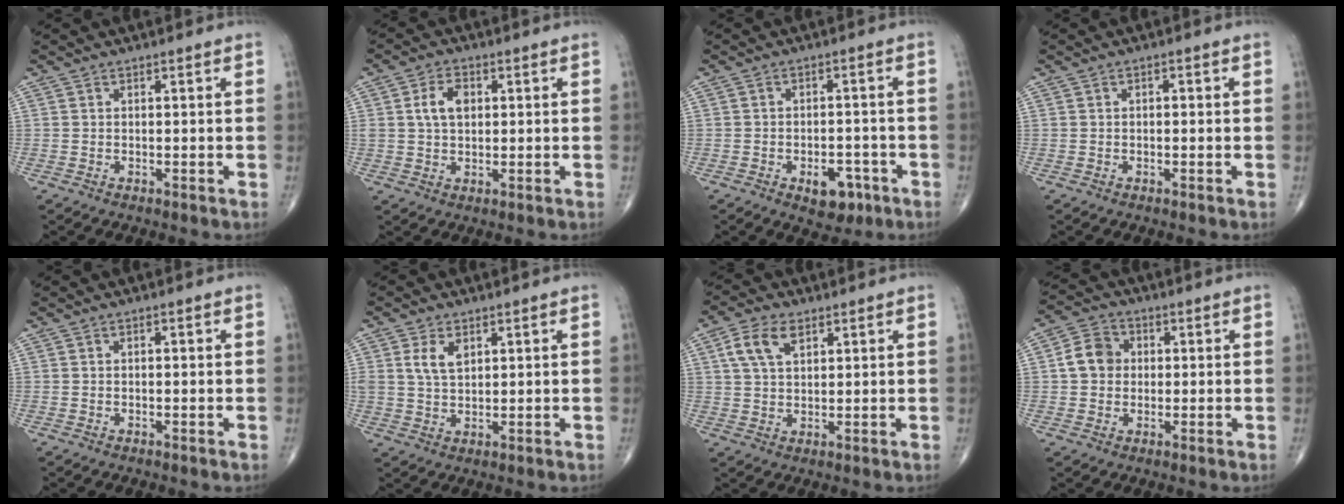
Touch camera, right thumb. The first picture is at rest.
{"total": 5.5, "force": [1.2, 3.5, 4.0], "torque": [-0.069, 0.004, 0.022]}
{"total": 6.4, "force": [-3.1, 3.8, 4.1], "torque": [-0.033, 0.018, -0.039]}
{"total": 0.8, "force": [0.1, 0.4, 0.7], "torque": [-0.010, 0.003, -0.001]}
{"total": 0.5, "force": [0.0, 0.2, 0.5], "torque": [-0.010, 0.001, 0.001]}
{"total": 4.8, "force": [1.9, 2.8, 3.4], "torque": [-0.057, -0.007, 0.041]}
{"total": 6.9, "force": [3.0, 3.9, 4.9], "torque": [-0.090, 0.000, 0.057]}
{"total": 6.5, "force": [0.5, 5.5, 3.4], "torque": [-0.049, 0.013, 0.001]}